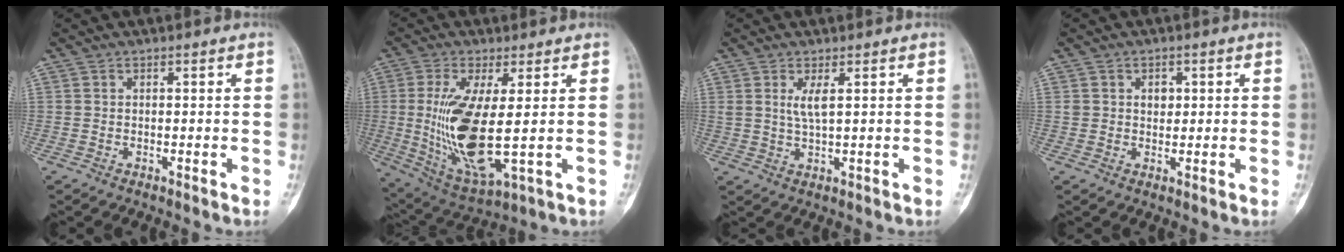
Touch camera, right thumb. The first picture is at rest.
{"total": 15.7, "force": [0.1, 4.9, 14.9], "torque": [-0.312, -0.026, 0.019]}
{"total": 3.2, "force": [1.1, 0.5, 2.9], "torque": [-0.065, -0.013, 0.029]}
{"total": 2.6, "force": [0.7, 2.1, 1.4], "torque": [-0.004, -0.002, 0.011]}